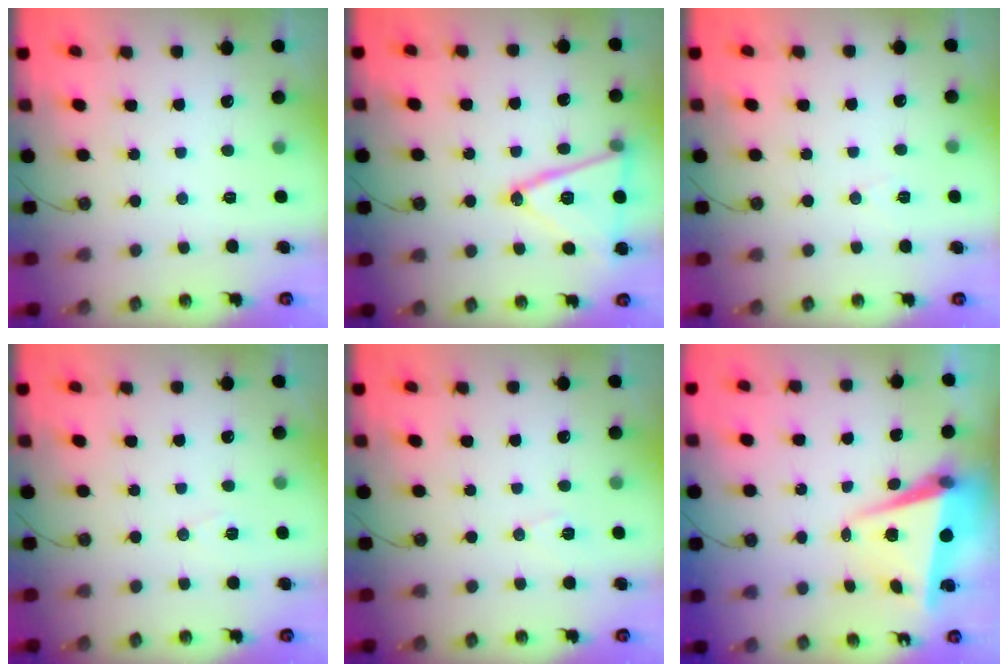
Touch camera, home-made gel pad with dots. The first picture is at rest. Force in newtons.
{"total": 17.6, "press": 17.3, "slide": 3.4}
{"total": 4.5, "press": 2.6, "slide": 3.7}
{"total": 7.6, "press": 6.3, "slide": 4.3}
{"total": 6.2, "press": 5.1, "slide": 3.5}
{"total": 7.6, "press": 7.5, "slide": 1.2}